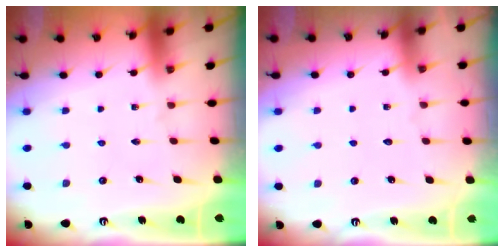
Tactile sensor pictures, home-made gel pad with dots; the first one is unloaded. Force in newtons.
{"total": 0.8, "press": 0.8, "slide": 0.1}